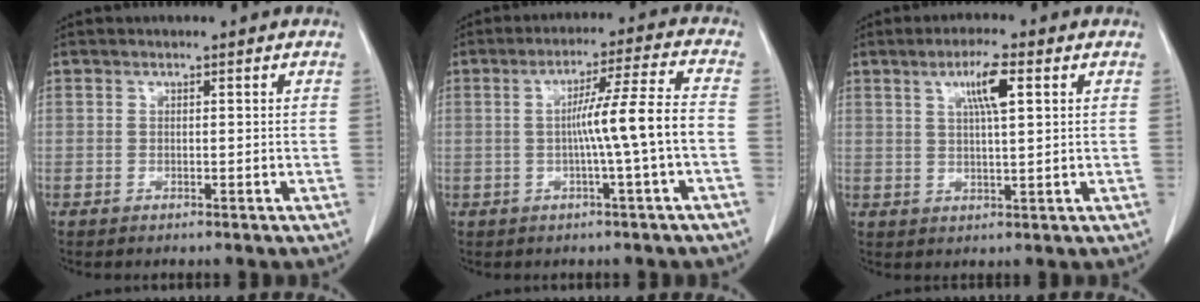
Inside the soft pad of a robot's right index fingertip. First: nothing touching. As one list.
[{"total": 8.6, "force": [-1.4, -1.5, 8.3], "torque": [-0.137, 0.012, -0.020]}, {"total": 5.5, "force": [2.2, 0.4, 5.1], "torque": [-0.090, 0.002, 0.037]}]